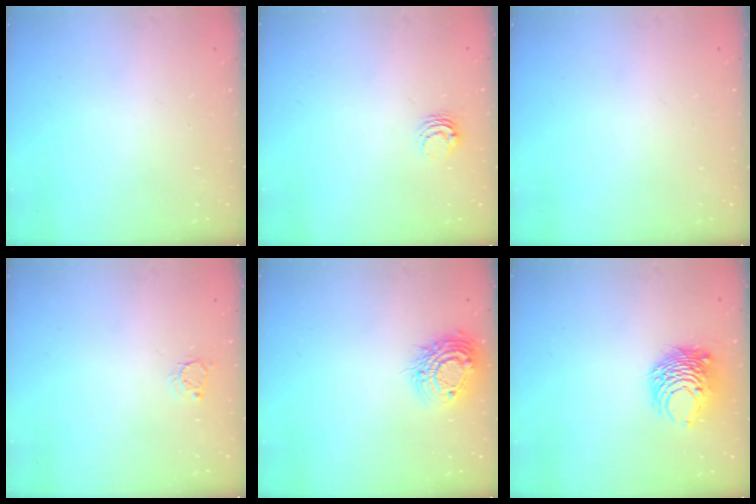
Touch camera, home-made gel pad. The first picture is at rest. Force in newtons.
{"total": 4.7, "press": 4.7, "slide": 0.2}
{"total": 0.0}
{"total": 3.2, "press": 3.2, "slide": 0.4}
{"total": 12.7, "press": 12.7, "slide": 0.8}
{"total": 8.6, "press": 8.6, "slide": 0.4}